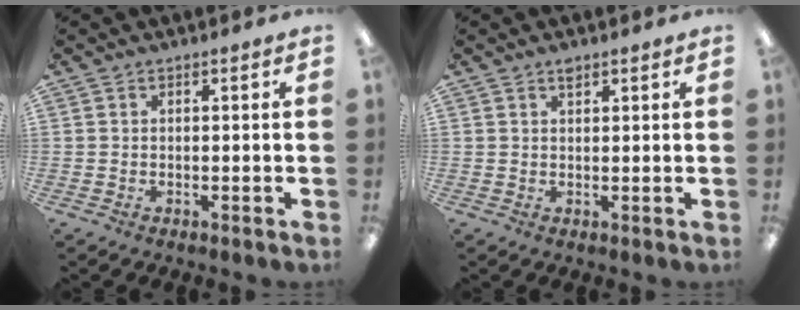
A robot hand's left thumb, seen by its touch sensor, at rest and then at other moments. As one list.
[{"total": 1.6, "force": [1.2, 0.6, 0.8], "torque": [-0.011, -0.004, 0.022]}]